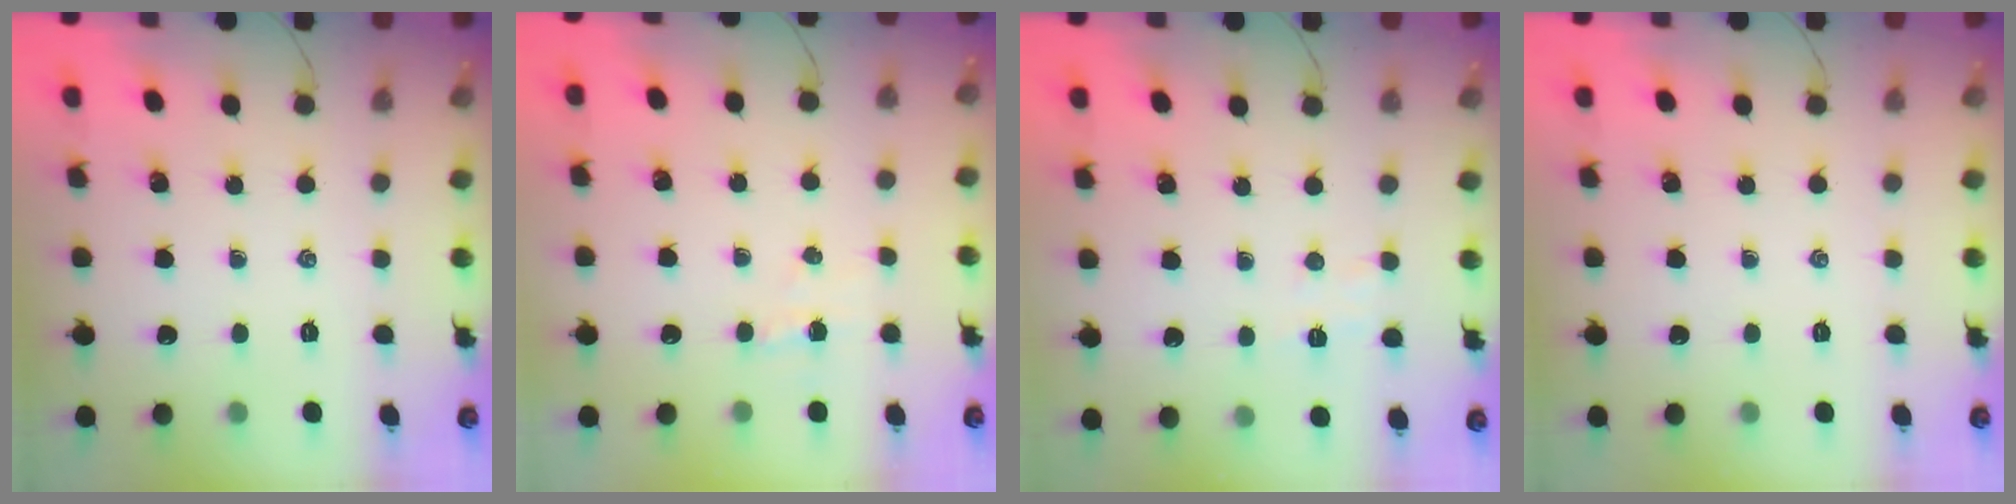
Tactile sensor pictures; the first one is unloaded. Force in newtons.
{"total": 3.5, "press": 3.4, "slide": 0.8}
{"total": 4.8, "press": 4.7, "slide": 1.0}
{"total": 0.0}